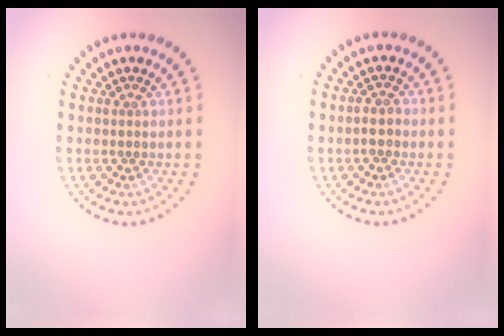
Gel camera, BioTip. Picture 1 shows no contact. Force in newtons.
{"total": 1.3, "press": 1.1, "slide": 0.6}